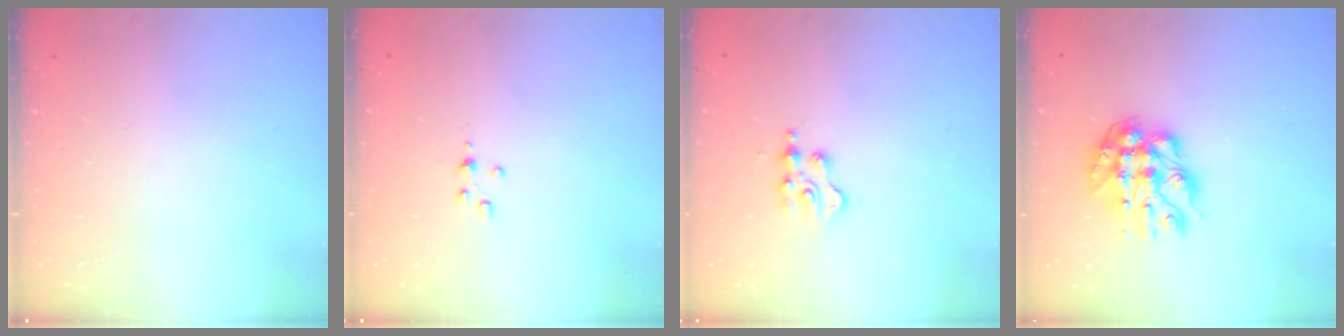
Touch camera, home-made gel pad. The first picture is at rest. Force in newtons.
{"total": 2.9, "press": 2.8, "slide": 0.4}
{"total": 2.2, "press": 2.1, "slide": 0.3}
{"total": 10.9, "press": 10.8, "slide": 0.9}